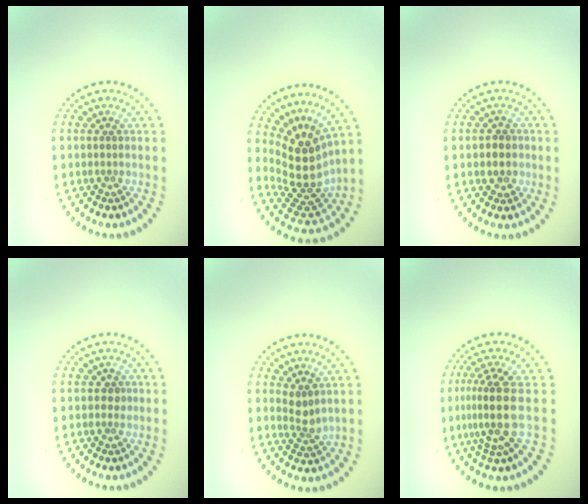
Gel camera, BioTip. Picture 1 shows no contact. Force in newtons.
{"total": 5.0, "press": 3.6, "slide": 3.6}
{"total": 1.7, "press": 1.7, "slide": 0.3}
{"total": 0.9, "press": 0.7, "slide": 0.5}
{"total": 1.7, "press": 1.4, "slide": 1.0}
{"total": 4.2, "press": 3.3, "slide": 2.5}